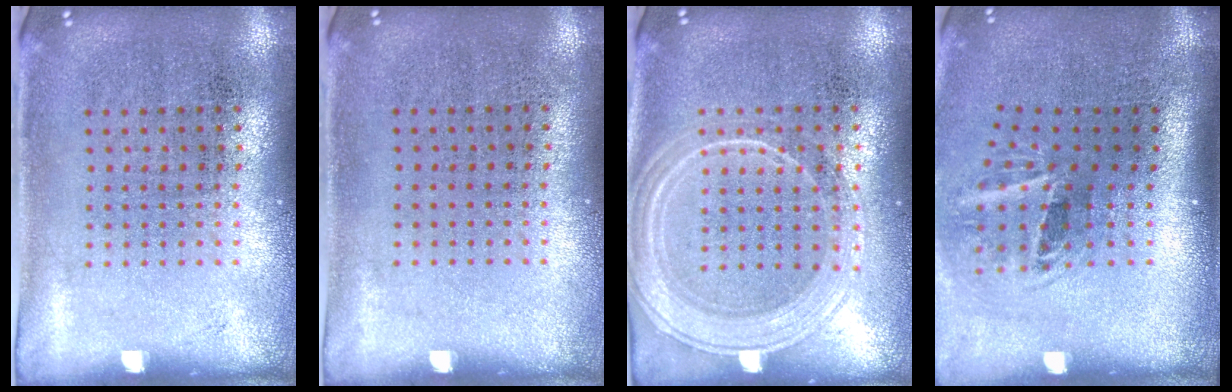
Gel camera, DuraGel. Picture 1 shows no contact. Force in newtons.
{"total": 0.0}
{"total": 1.9, "press": 1.8, "slide": 0.3}
{"total": 2.0, "press": 1.2, "slide": 1.6}